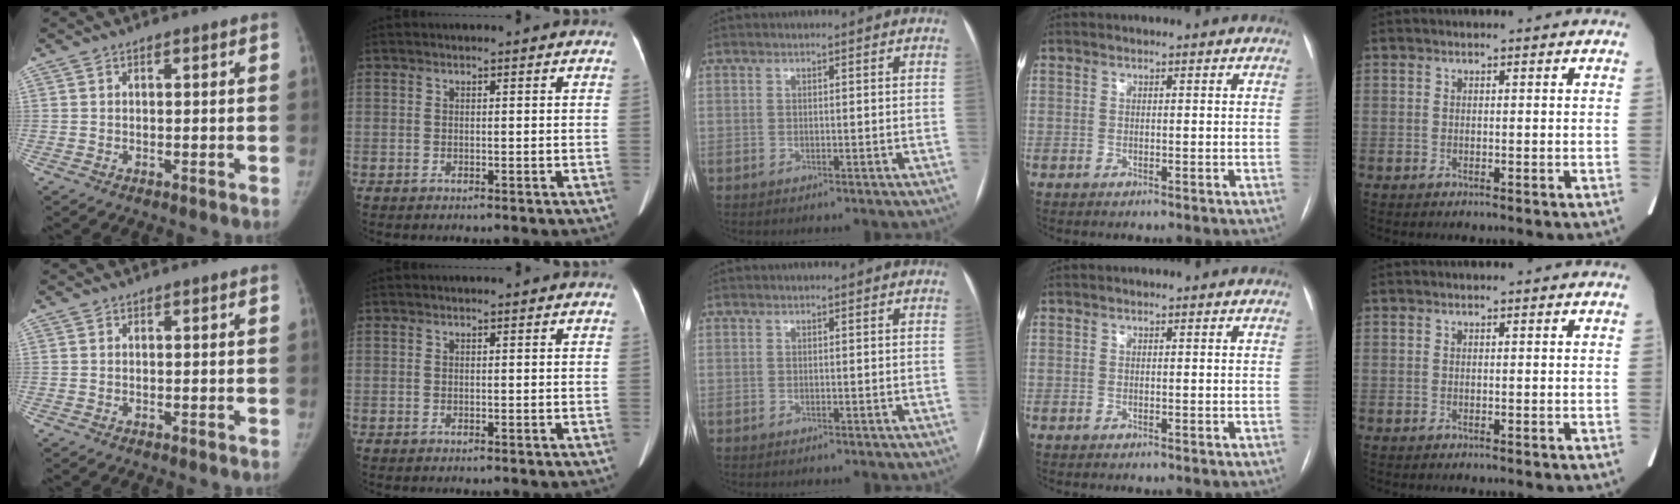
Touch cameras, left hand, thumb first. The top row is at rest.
{}